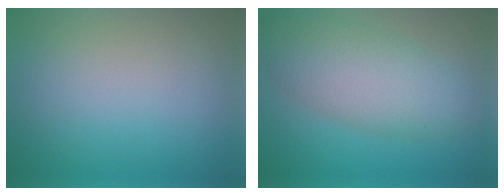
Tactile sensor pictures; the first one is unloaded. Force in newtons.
{"total": 6.8, "press": 6.8, "slide": 0.3}